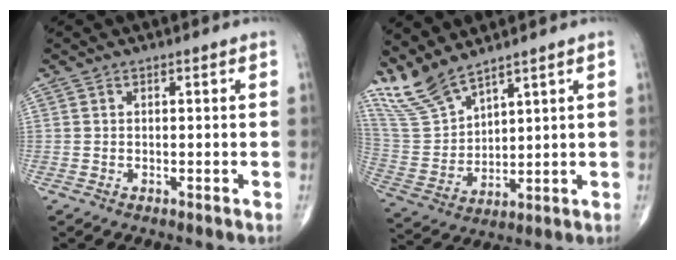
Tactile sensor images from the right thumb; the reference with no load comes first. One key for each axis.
{"total": 10.0, "fx": 8.7, "fy": 2.7, "fz": 4.2, "tx": -0.092, "ty": -0.040, "tz": 0.198}